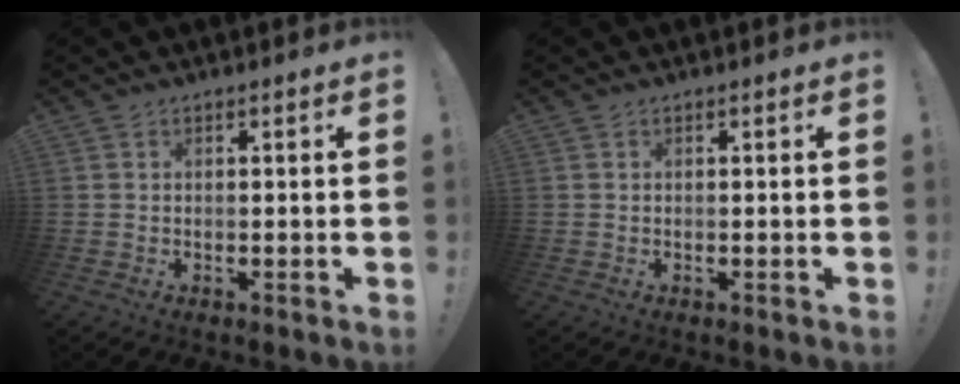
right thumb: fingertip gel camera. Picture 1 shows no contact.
{"total": 0.0}